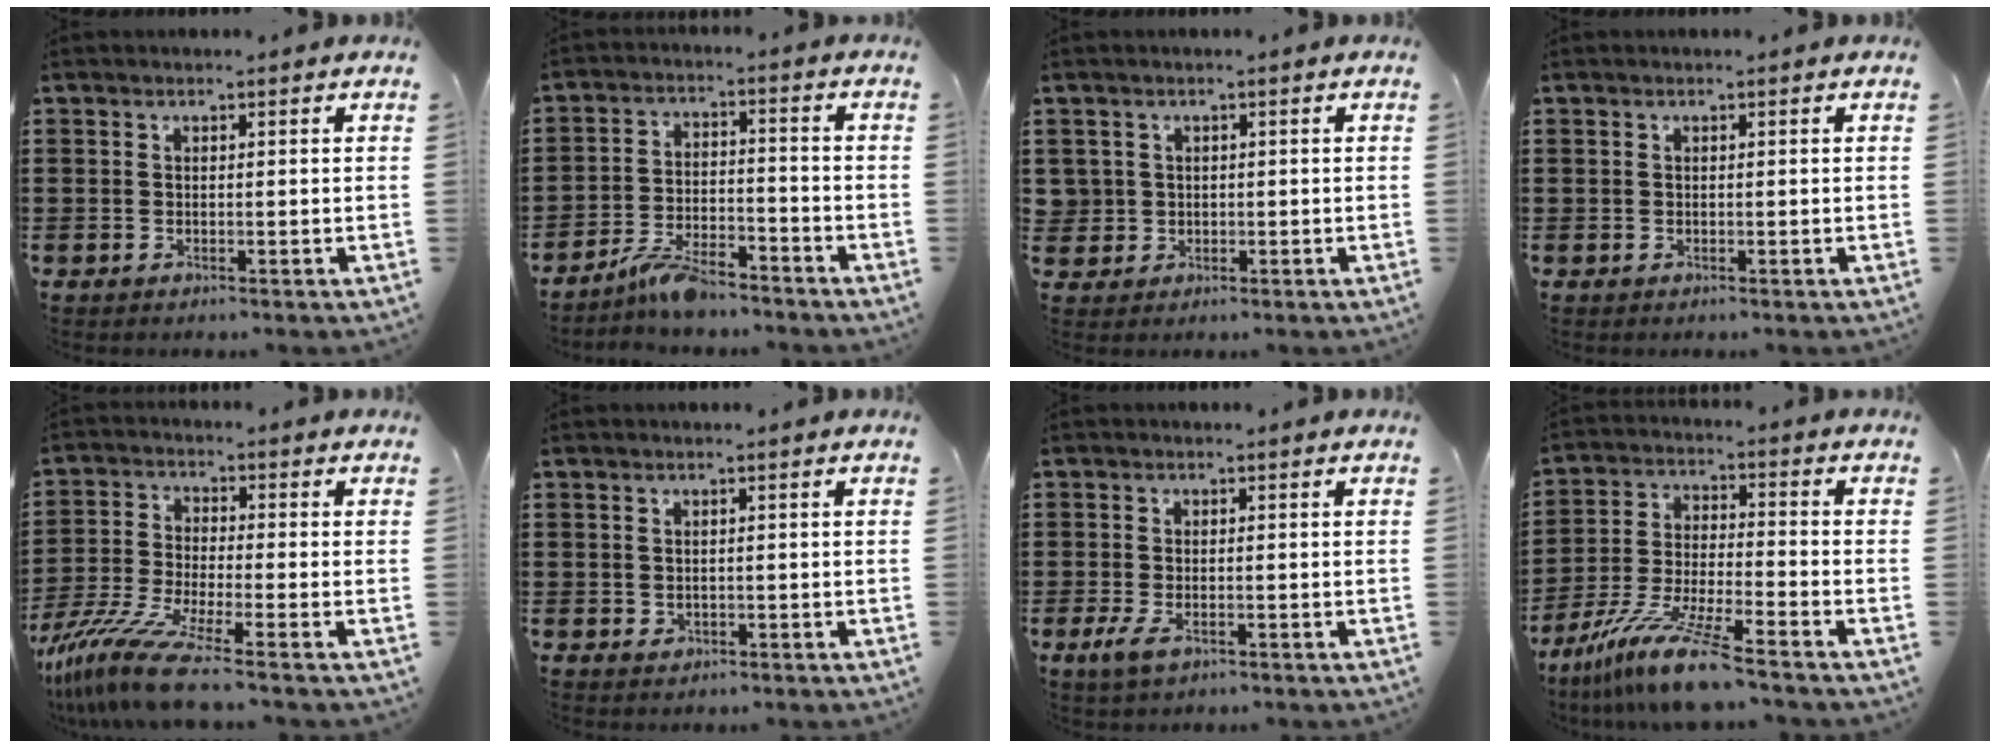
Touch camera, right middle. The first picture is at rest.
{"total": 5.9, "force": [-5.1, 1.2, 2.6], "torque": [-0.062, 0.002, -0.101]}
{"total": 2.3, "force": [0.2, 2.2, 0.1], "torque": [-0.016, 0.007, 0.002]}
{"total": 0.0}
{"total": 8.7, "force": [-6.9, 0.5, 5.3], "torque": [-0.128, -0.018, -0.138]}
{"total": 0.7, "force": [0.1, 0.6, 0.3], "torque": [-0.010, 0.002, 0.003]}
{"total": 2.5, "force": [-1.0, 1.1, 2.0], "torque": [-0.053, -0.008, -0.022]}
{"total": 11.6, "force": [-9.5, -0.1, 6.6], "torque": [-0.138, -0.002, -0.187]}